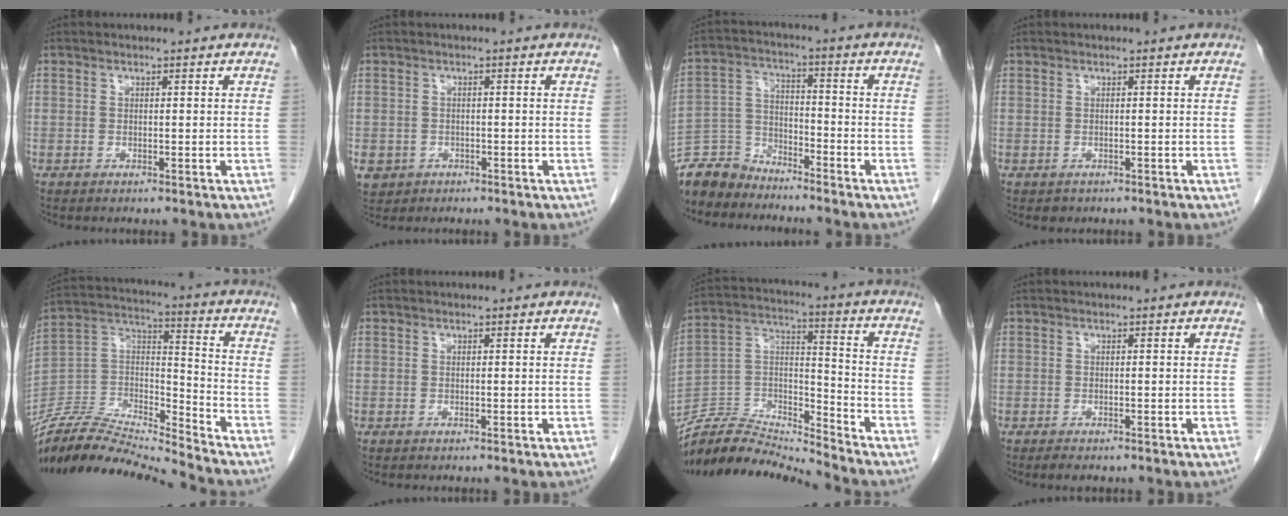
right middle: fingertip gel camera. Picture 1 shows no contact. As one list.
[{"total": 4.9, "force": [-2.3, 4.2, 1.0], "torque": [-0.025, 0.004, -0.034]}, {"total": 7.7, "force": [-7.3, 2.4, 0.2], "torque": [-0.007, 0.008, -0.146]}, {"total": 0.6, "force": [-0.4, 0.5, 0.1], "torque": [-0.004, 0.001, -0.002]}, {"total": 18.9, "force": [-18.0, 0.3, 5.8], "torque": [-0.114, 0.023, -0.328]}, {"total": 0.0}, {"total": 14.1, "force": [-13.9, -0.2, 2.7], "torque": [-0.052, 0.038, -0.267]}, {"total": 1.3, "force": [-1.0, 0.3, 0.7], "torque": [-0.013, -0.003, -0.014]}]